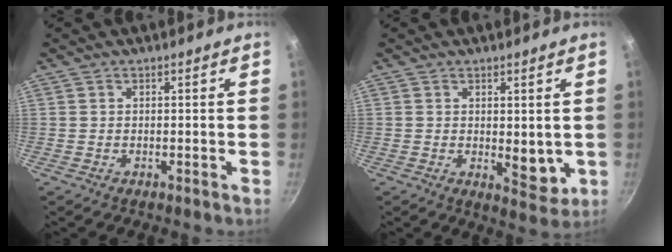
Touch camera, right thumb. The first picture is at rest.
{"total": 5.5, "force": [0.2, 2.9, 4.7], "torque": [-0.057, -0.017, 0.007]}